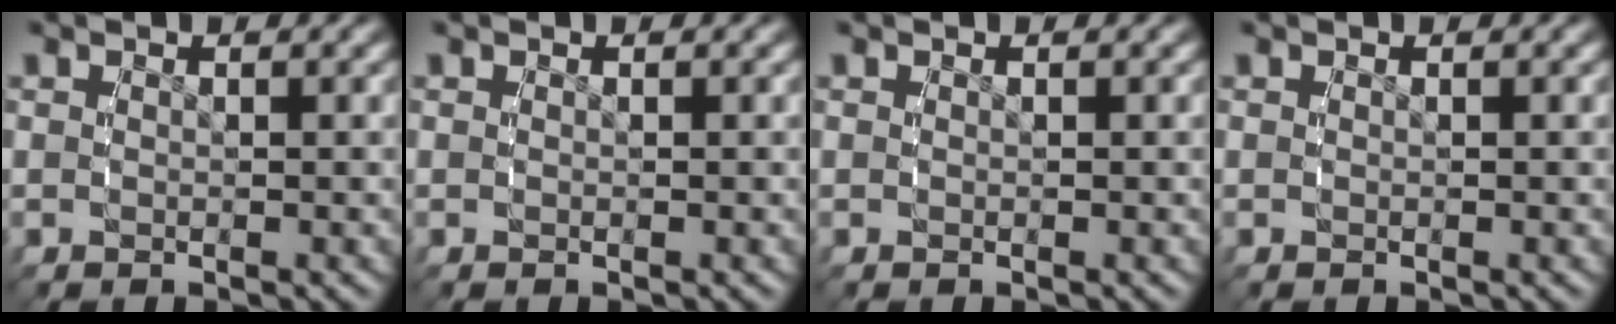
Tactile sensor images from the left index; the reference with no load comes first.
{"total": 0.0}
{"total": 0.0}
{"total": 0.0}